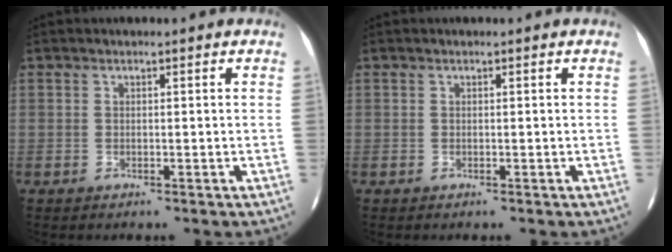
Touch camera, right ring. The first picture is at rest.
{"total": 0.0}